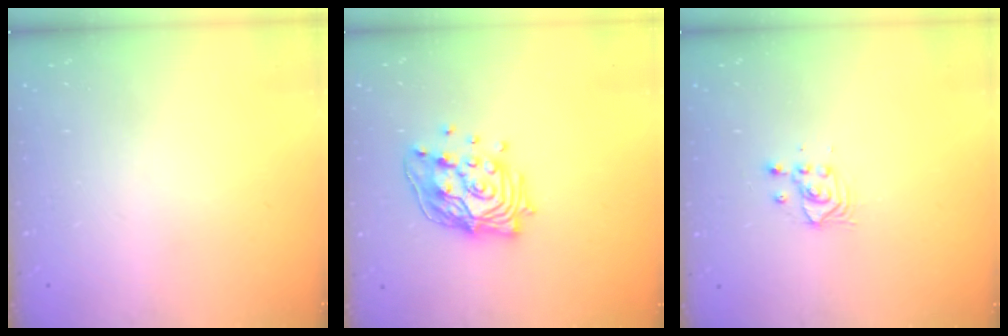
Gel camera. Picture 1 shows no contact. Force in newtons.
{"total": 16.5, "press": 16.1, "slide": 3.6}
{"total": 3.6, "press": 3.6, "slide": 0.3}